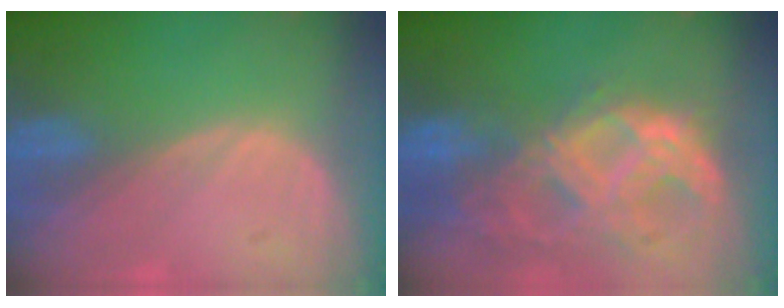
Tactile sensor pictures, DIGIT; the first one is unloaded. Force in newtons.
{"total": 11.3, "press": 9.5, "slide": 6.0}